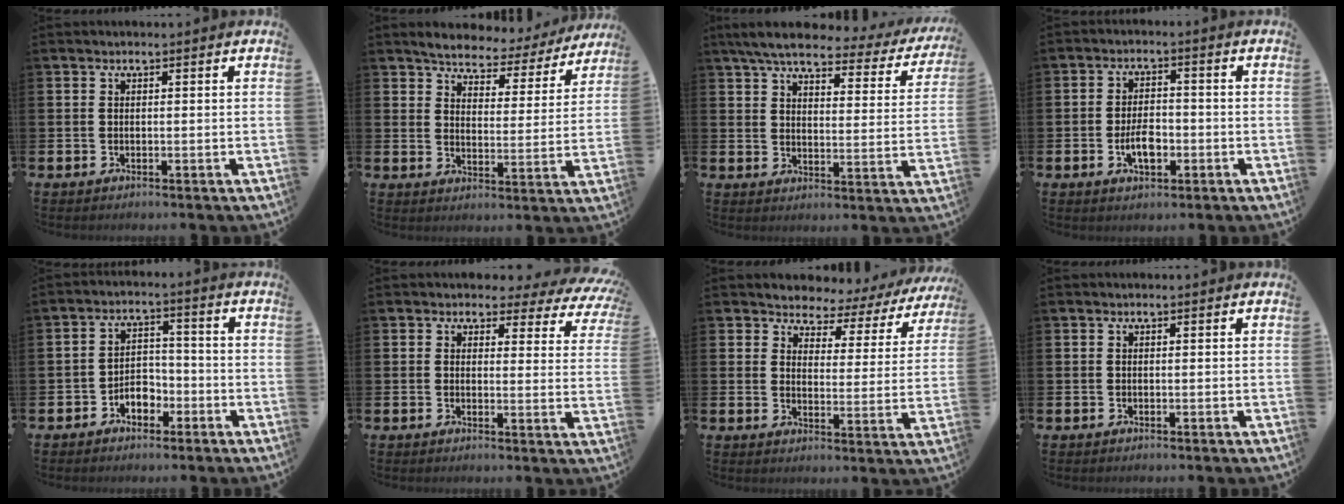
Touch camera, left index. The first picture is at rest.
{"total": 5.1, "force": [4.9, 1.0, 0.6], "torque": [-0.036, -0.039, 0.080]}
{"total": 6.1, "force": [5.1, 1.3, 2.9], "torque": [-0.077, -0.030, 0.082]}
{"total": 4.4, "force": [-1.3, 2.4, 3.5], "torque": [-0.053, 0.004, -0.025]}
{"total": 3.5, "force": [-2.2, 2.2, 1.5], "torque": [-0.032, 0.005, -0.049]}
{"total": 2.7, "force": [1.9, 1.7, 0.7], "torque": [-0.018, -0.017, 0.025]}
{"total": 3.1, "force": [2.8, 1.3, -0.2], "torque": [-0.014, -0.035, 0.037]}
{"total": 0.0}